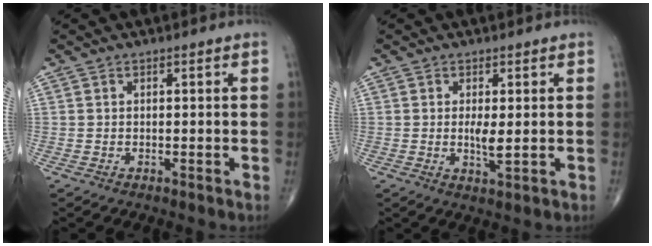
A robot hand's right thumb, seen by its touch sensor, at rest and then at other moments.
{"total": 3.1, "force": [0.1, 0.7, 3.0], "torque": [-0.057, -0.010, 0.003]}